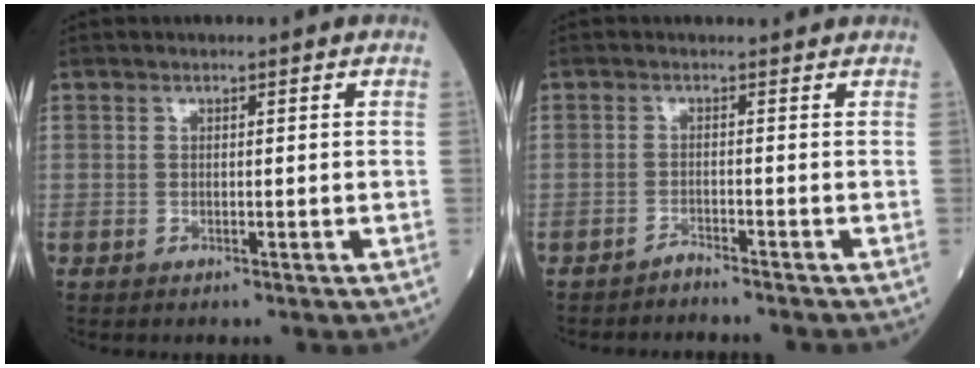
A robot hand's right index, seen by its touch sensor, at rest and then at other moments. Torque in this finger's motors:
{"motor_torque": [-0.23, 0.07, -0.04, -0.02]}